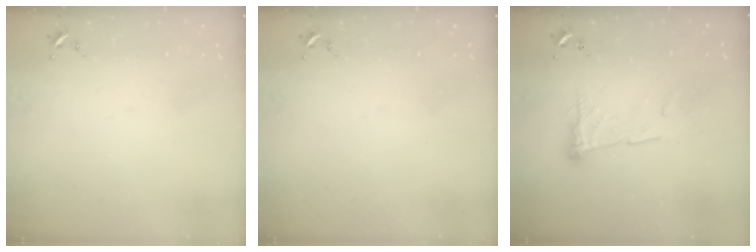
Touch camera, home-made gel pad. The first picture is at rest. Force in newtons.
{"total": 0.0}
{"total": 10.5, "press": 10.5, "slide": 0.9}